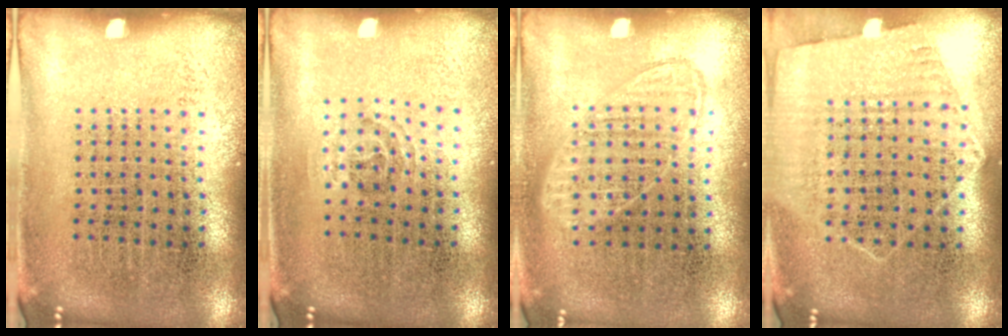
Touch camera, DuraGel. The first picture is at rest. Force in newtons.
{"total": 0.8, "press": 0.5, "slide": 0.7}
{"total": 0.9, "press": 0.9, "slide": 0.3}
{"total": 1.1, "press": 1.0, "slide": 0.4}